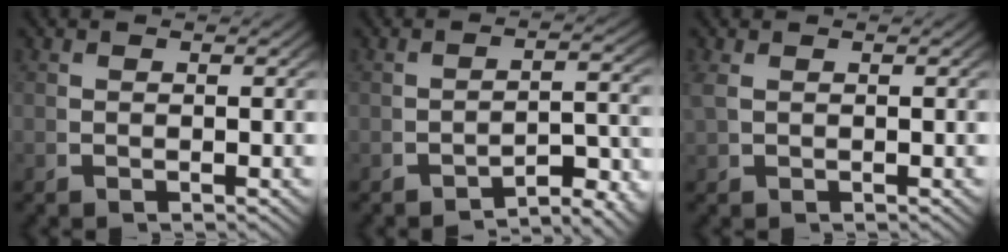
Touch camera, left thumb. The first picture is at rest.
{"total": 4.3, "force": [-3.3, 0.8, 2.6], "torque": [-0.033, -0.005, -0.045]}
{"total": 0.8, "force": [0.5, 0.2, 0.5], "torque": [-0.022, -0.003, 0.018]}